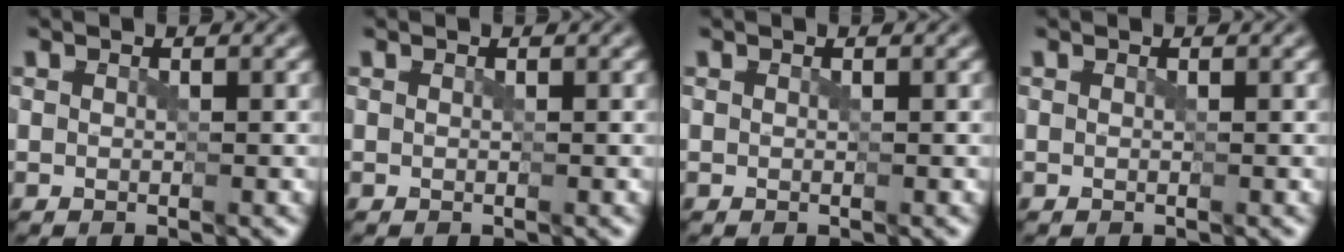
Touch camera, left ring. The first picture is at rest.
{"total": 0.0}
{"total": 0.0}
{"total": 0.0}